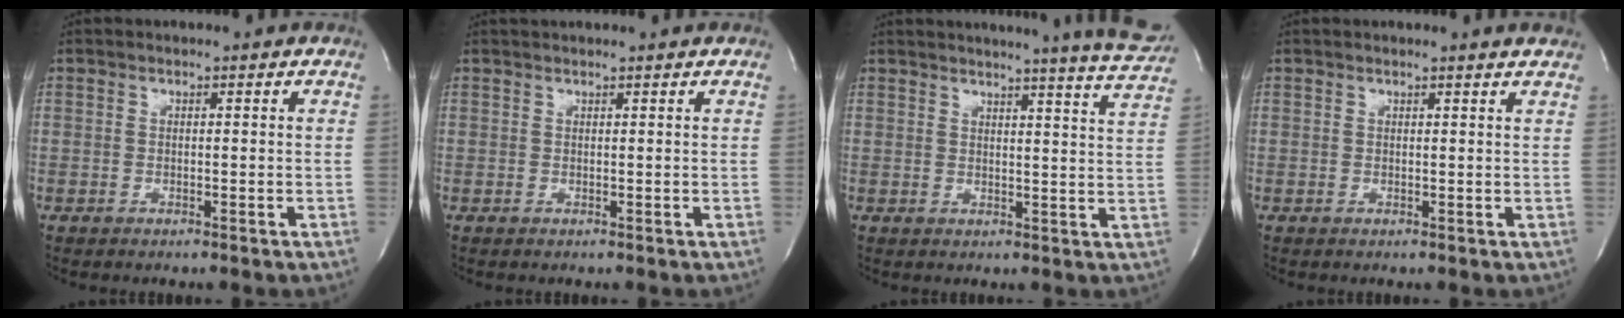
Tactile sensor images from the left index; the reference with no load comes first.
{"total": 2.3, "force": [2.1, -0.3, 0.7], "torque": [-0.008, 0.021, 0.036]}
{"total": 14.9, "force": [13.9, -0.9, 5.2], "torque": [-0.077, -0.069, 0.149]}
{"total": 2.9, "force": [2.8, -0.2, 0.8], "torque": [-0.017, -0.006, 0.018]}